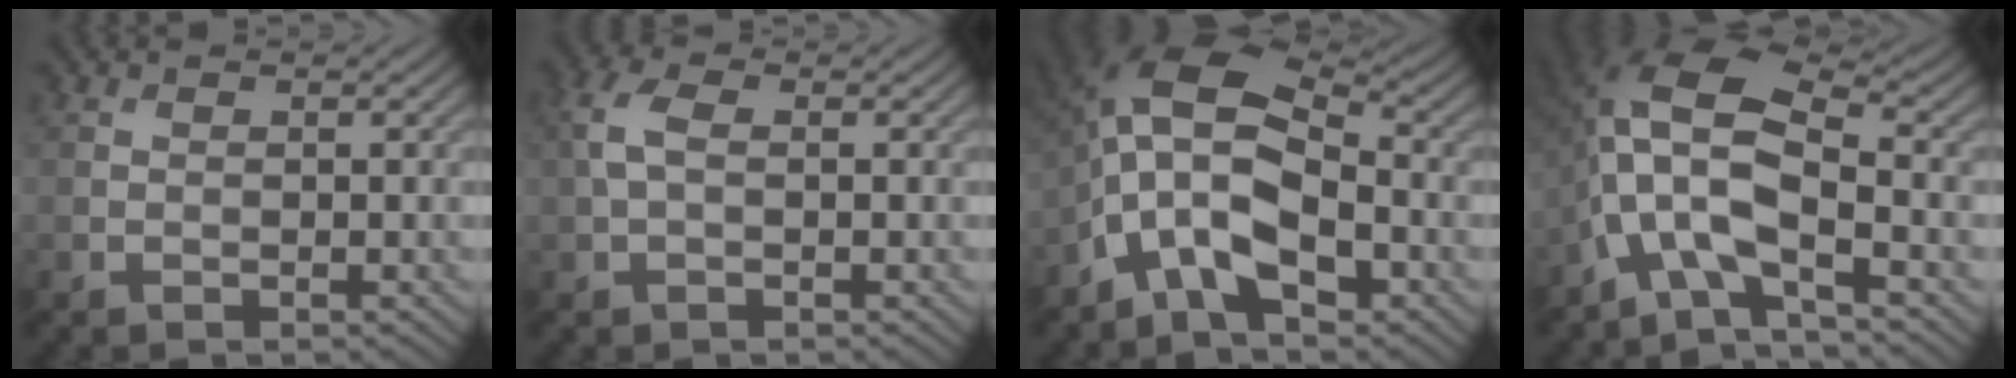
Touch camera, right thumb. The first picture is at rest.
{"total": 3.3, "force": [0.4, 1.8, 2.7], "torque": [-0.071, 0.009, 0.002]}
{"total": 14.2, "force": [-3.2, 7.3, 11.8], "torque": [-0.230, 0.007, -0.072]}
{"total": 11.9, "force": [-2.8, 4.7, 10.5], "torque": [-0.222, 0.008, -0.069]}